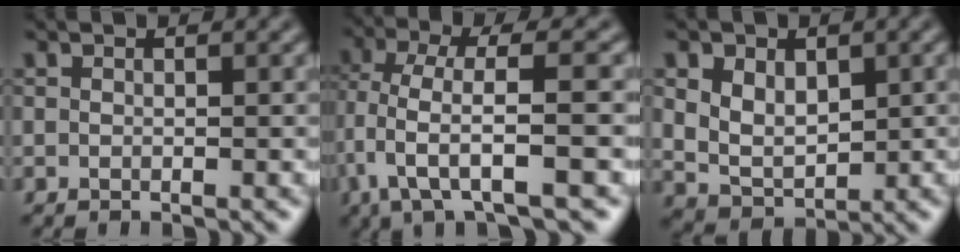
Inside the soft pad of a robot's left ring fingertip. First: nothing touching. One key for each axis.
{"total": 6.1, "fx": -1.3, "fy": 1.5, "fz": 5.7, "tx": -0.116, "ty": 0.001, "tz": -0.028}
{"total": 4.4, "fx": 1.0, "fy": 3.3, "fz": 2.7, "tx": -0.055, "ty": -0.005, "tz": 0.021}